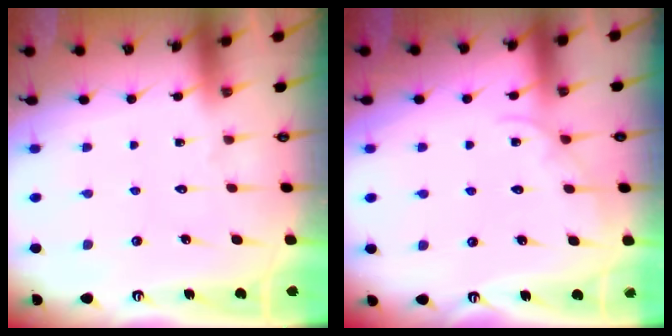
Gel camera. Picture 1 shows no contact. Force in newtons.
{"total": 2.1, "press": 2.1, "slide": 0.3}